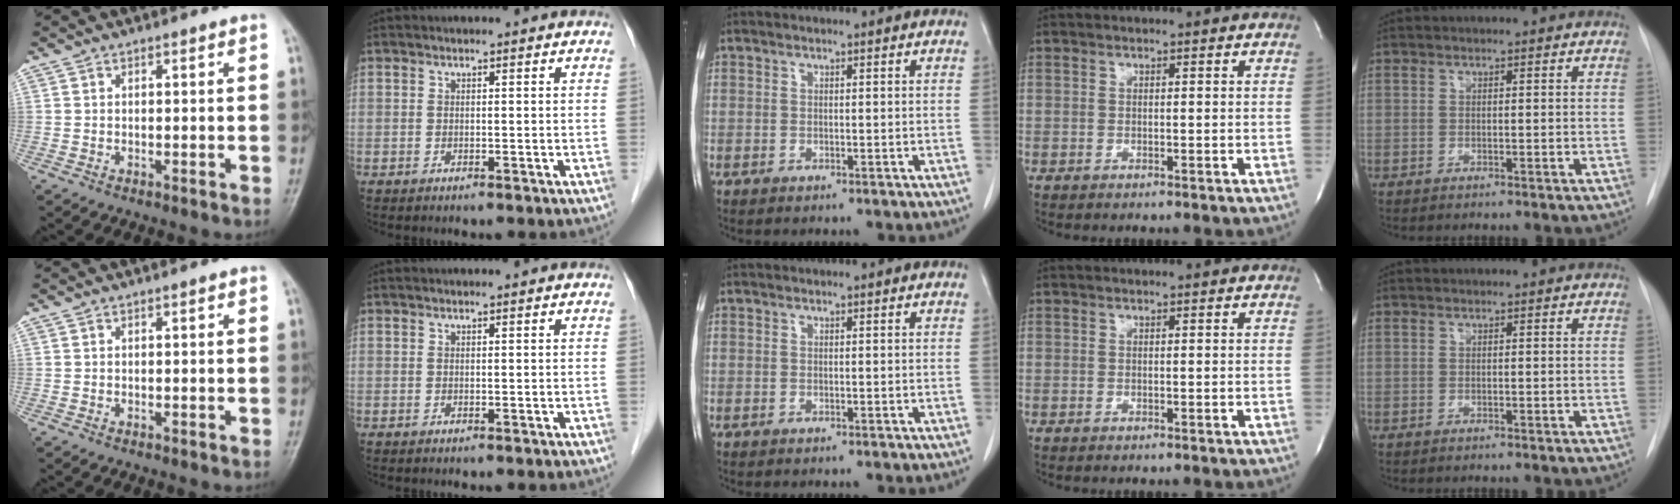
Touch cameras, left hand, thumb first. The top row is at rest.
{}